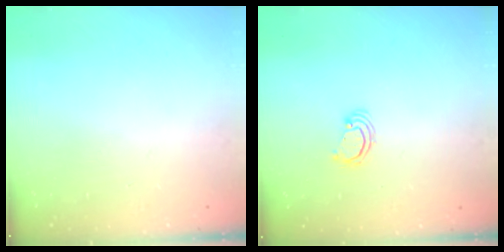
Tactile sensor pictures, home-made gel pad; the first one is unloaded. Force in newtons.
{"total": 2.2, "press": 2.2, "slide": 0.1}